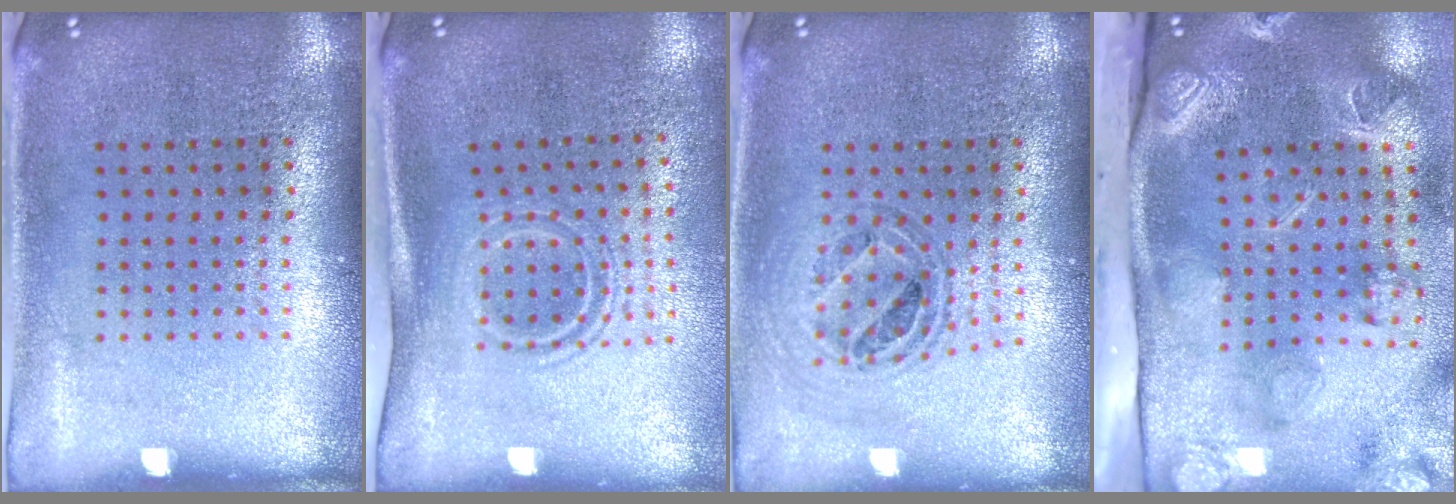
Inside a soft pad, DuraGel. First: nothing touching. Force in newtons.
{"total": 1.8, "press": 1.2, "slide": 1.3}
{"total": 0.7, "press": 0.7, "slide": 0.0}
{"total": 4.4, "press": 3.2, "slide": 3.1}